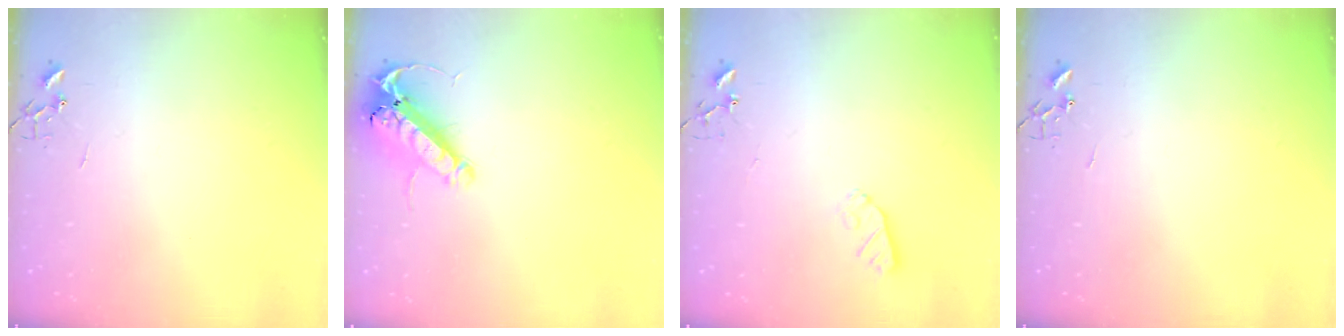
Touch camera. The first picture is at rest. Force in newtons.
{"total": 15.2, "press": 15.0, "slide": 2.7}
{"total": 5.5, "press": 5.4, "slide": 1.1}
{"total": 0.0}